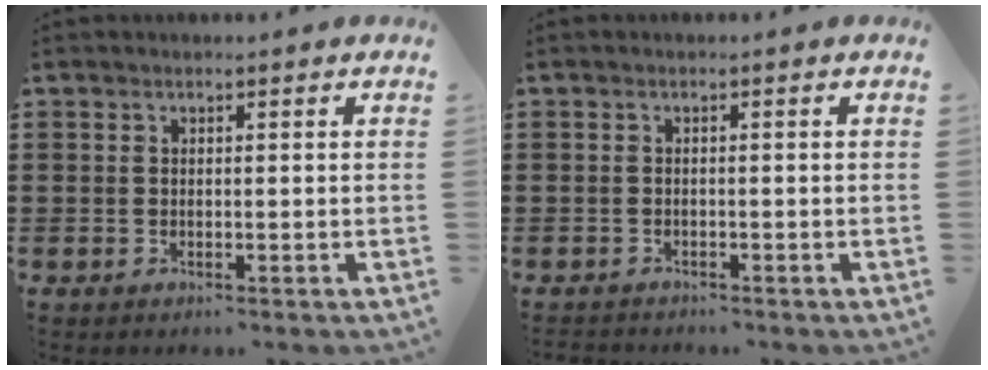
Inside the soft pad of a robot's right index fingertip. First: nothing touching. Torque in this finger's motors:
{"motor_torque": [-0.17, -0.16, 0.00, 0.00]}